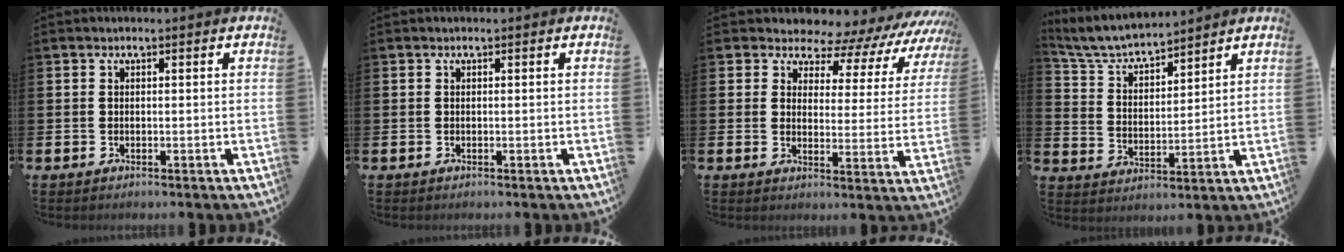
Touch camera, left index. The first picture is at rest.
{"total": 0.0}
{"total": 6.0, "force": [5.3, 2.5, 0.8], "torque": [-0.021, -0.059, 0.082]}
{"total": 6.1, "force": [5.8, 1.0, 1.4], "torque": [-0.051, -0.041, 0.100]}